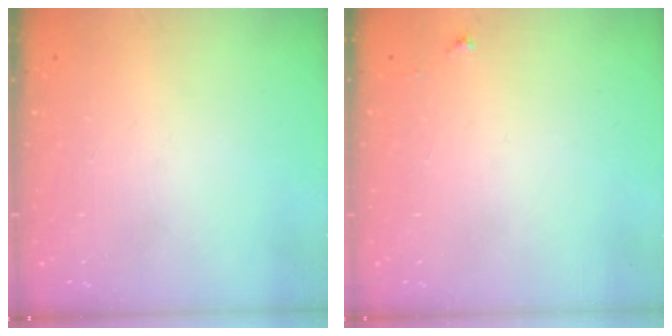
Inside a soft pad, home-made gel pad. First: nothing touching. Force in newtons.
{"total": 3.9, "press": 3.9, "slide": 0.4}